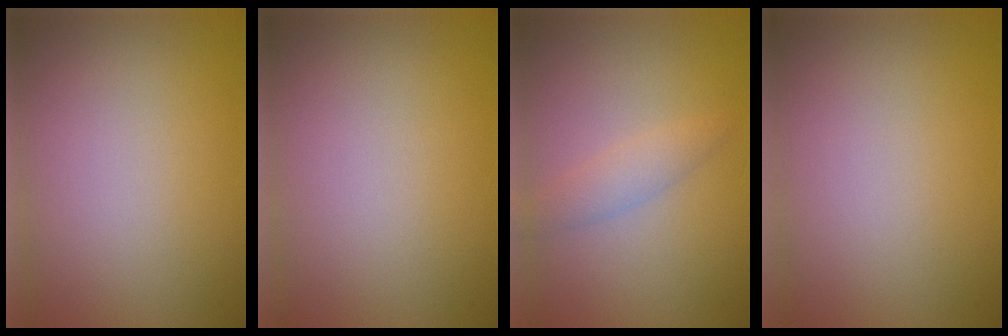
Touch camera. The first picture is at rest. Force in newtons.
{"total": 0.0}
{"total": 1.8, "press": 1.8, "slide": 0.0}
{"total": 0.0}